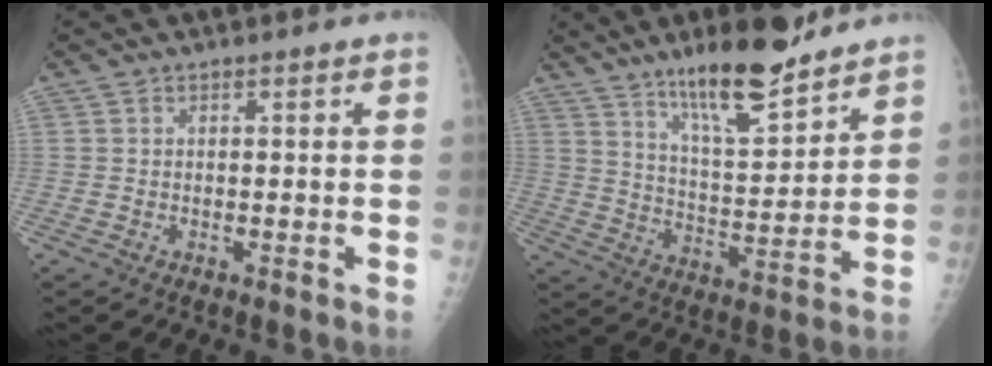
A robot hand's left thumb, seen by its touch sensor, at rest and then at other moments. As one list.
[{"total": 15.2, "force": [11.3, 3.7, 9.5], "torque": [-0.132, -0.077, 0.194]}]